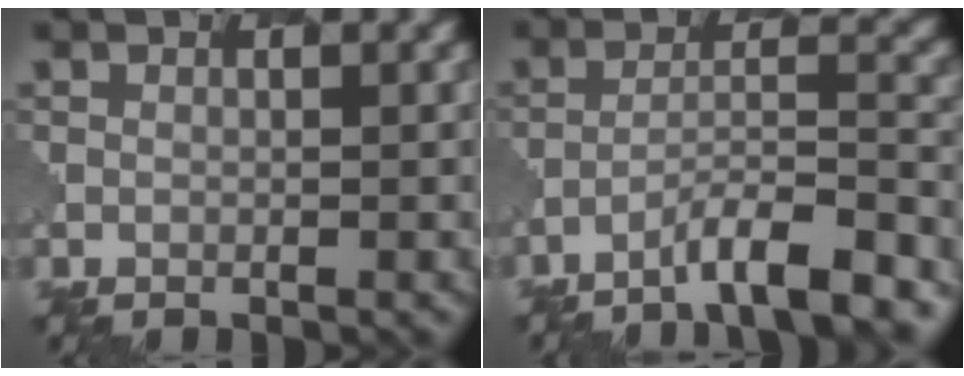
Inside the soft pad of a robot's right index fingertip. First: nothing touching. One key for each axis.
{"total": 6.9, "fx": -5.3, "fy": 0.9, "fz": 4.4, "tx": -0.059, "ty": 0.011, "tz": -0.087}